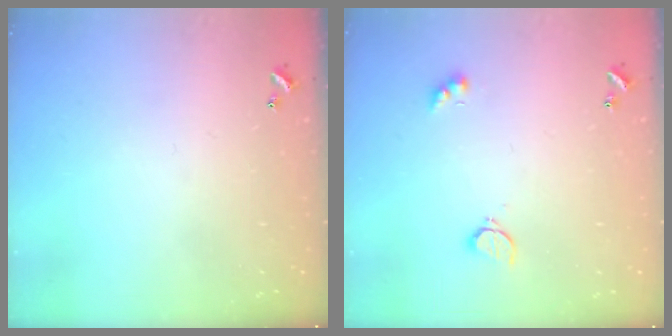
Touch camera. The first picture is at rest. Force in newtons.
{"total": 2.9, "press": 2.8, "slide": 0.7}